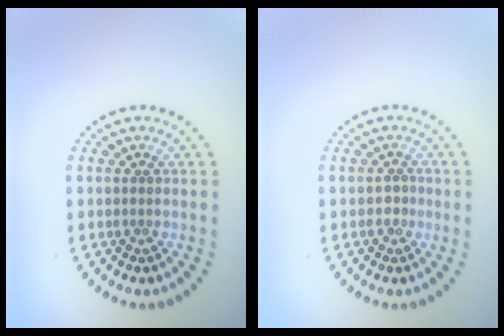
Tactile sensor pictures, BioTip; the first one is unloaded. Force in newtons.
{"total": 1.0, "press": 0.9, "slide": 0.4}